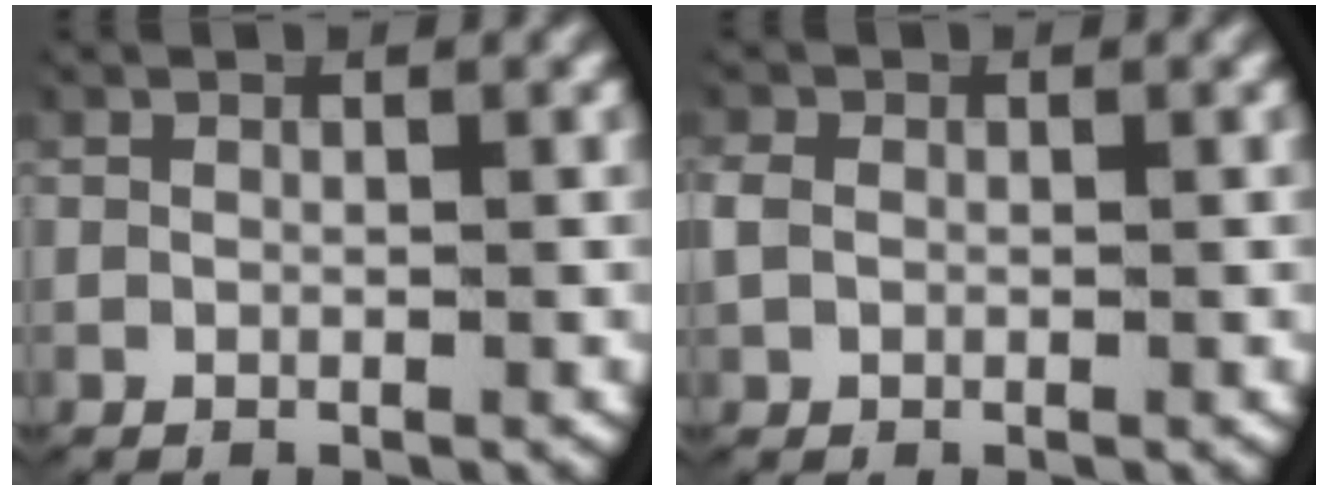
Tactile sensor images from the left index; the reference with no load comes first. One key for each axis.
{"total": 1.5, "fx": 0.0, "fy": 1.3, "fz": 0.8, "tx": -0.030, "ty": -0.002, "tz": 0.004}